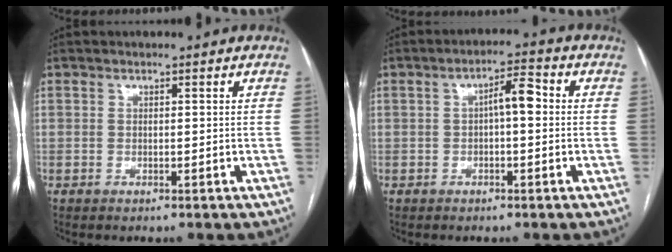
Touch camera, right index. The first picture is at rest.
{"total": 4.3, "force": [0.2, 1.1, 4.2], "torque": [-0.068, 0.019, 0.001]}